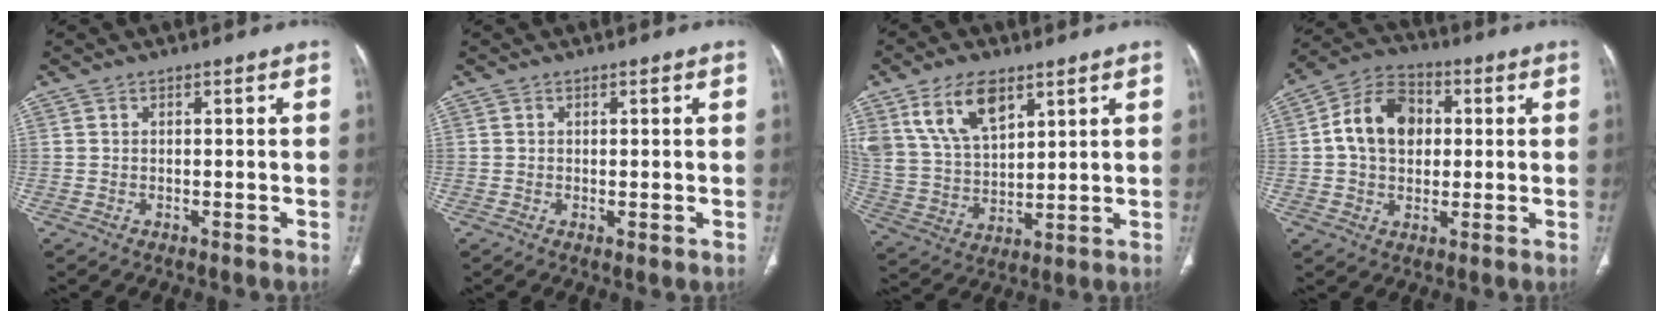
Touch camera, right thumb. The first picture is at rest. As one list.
[{"total": 1.0, "force": [-0.1, 0.3, 1.0], "torque": [-0.020, -0.006, 0.001]}, {"total": 13.8, "force": [7.8, 7.3, 8.7], "torque": [-0.150, -0.025, 0.163]}, {"total": 12.4, "force": [1.6, 9.1, 8.3], "torque": [-0.121, 0.018, 0.018]}]